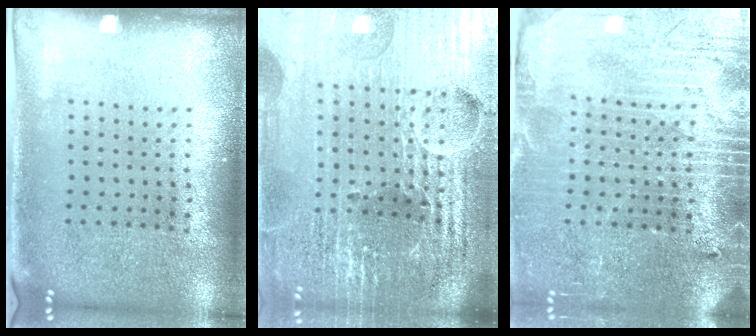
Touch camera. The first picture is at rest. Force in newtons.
{"total": 6.5, "press": 5.7, "slide": 3.2}
{"total": 3.8, "press": 3.6, "slide": 1.3}